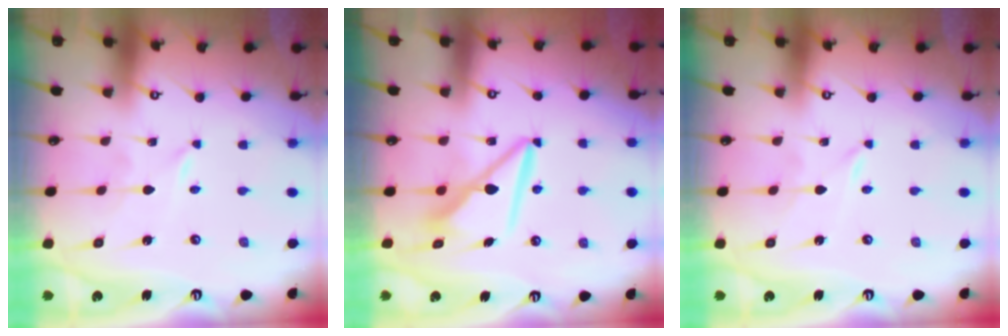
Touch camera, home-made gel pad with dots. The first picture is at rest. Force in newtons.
{"total": 9.0, "press": 8.9, "slide": 1.0}
{"total": 0.0}